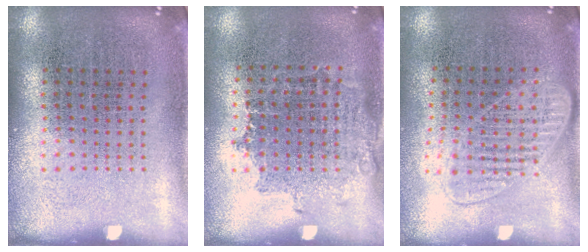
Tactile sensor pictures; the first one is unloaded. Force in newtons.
{"total": 1.0, "press": 0.9, "slide": 0.6}
{"total": 1.4, "press": 1.2, "slide": 0.6}